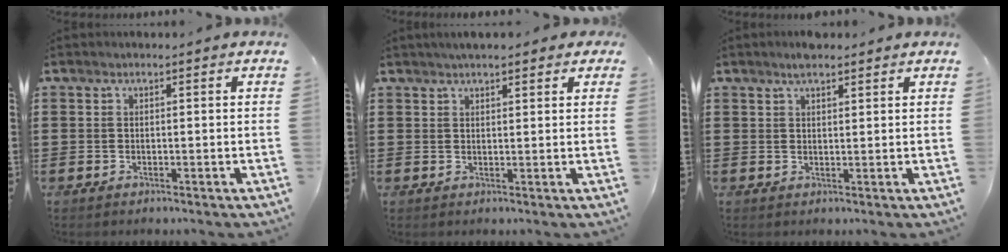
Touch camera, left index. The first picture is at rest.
{"total": 2.4, "force": [2.0, 0.6, 1.2], "torque": [-0.028, 0.007, 0.036]}
{"total": 2.7, "force": [2.3, 0.7, 1.3], "torque": [-0.030, 0.005, 0.042]}